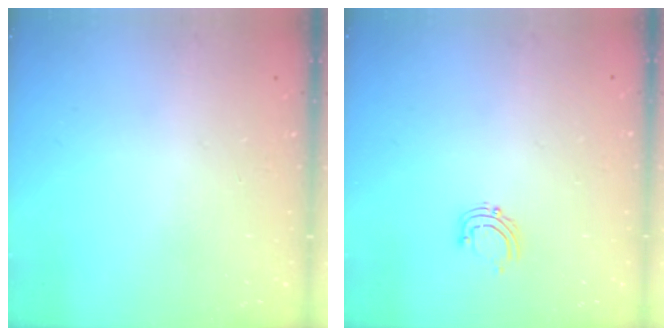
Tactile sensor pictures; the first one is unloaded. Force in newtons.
{"total": 4.1, "press": 4.0, "slide": 0.4}